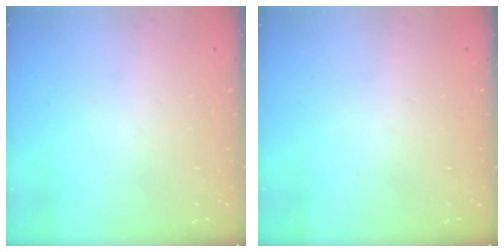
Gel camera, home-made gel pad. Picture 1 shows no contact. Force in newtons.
{"total": 0.0}